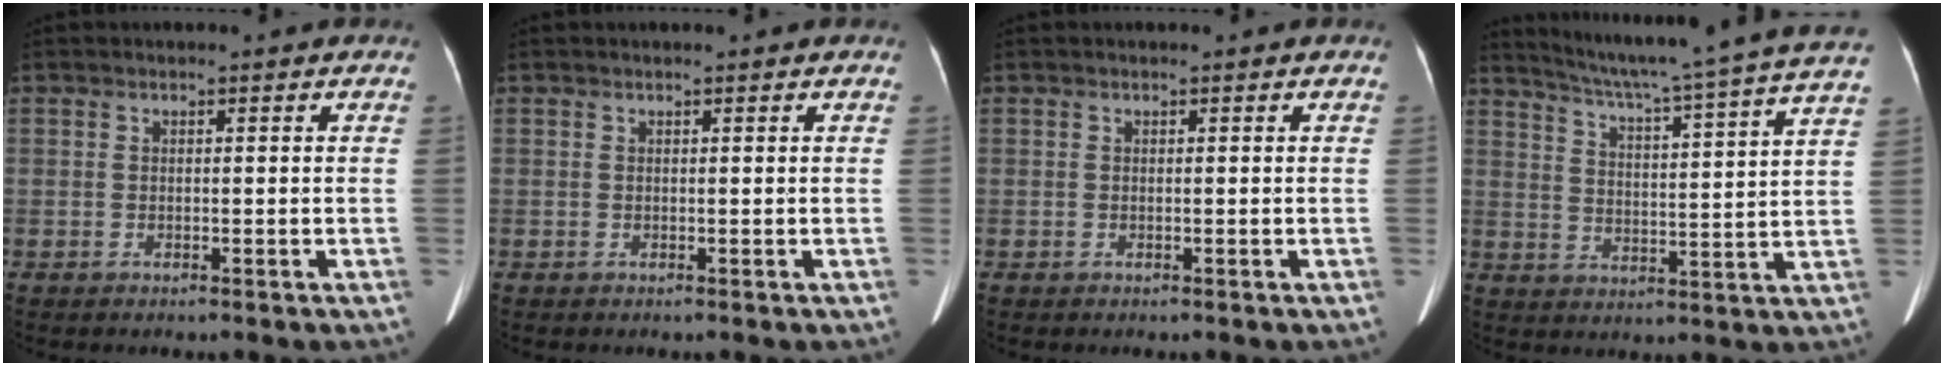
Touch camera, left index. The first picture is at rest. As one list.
[{"total": 0.6, "force": [0.5, 0.0, 0.3], "torque": [-0.006, 0.011, 0.008]}, {"total": 0.0}, {"total": 23.6, "force": [20.8, -1.8, 11.2], "torque": [-0.182, -0.045, 0.271]}]